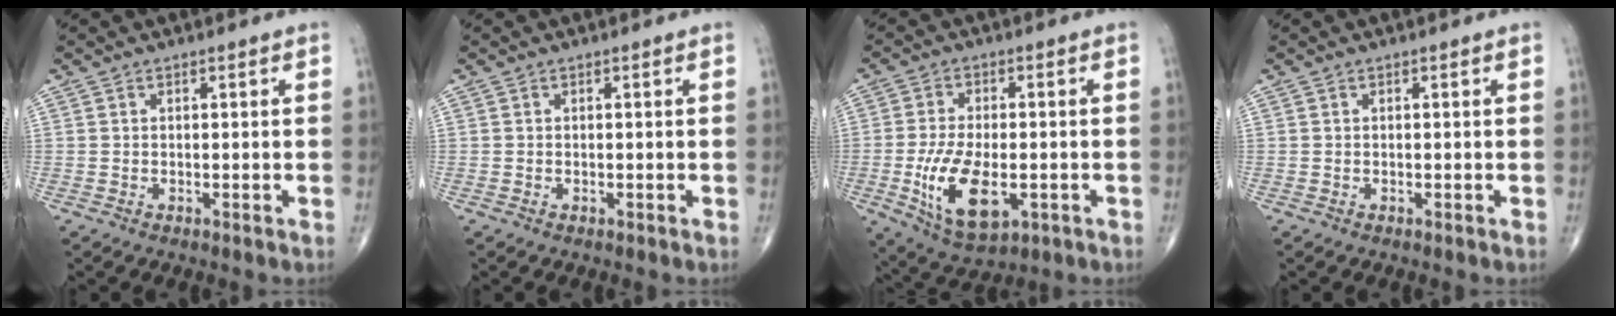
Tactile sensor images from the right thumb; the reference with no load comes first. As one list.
[{"total": 0.0}, {"total": 12.8, "force": [-3.2, 6.4, 10.6], "torque": [-0.195, -0.007, -0.043]}, {"total": 0.0}]